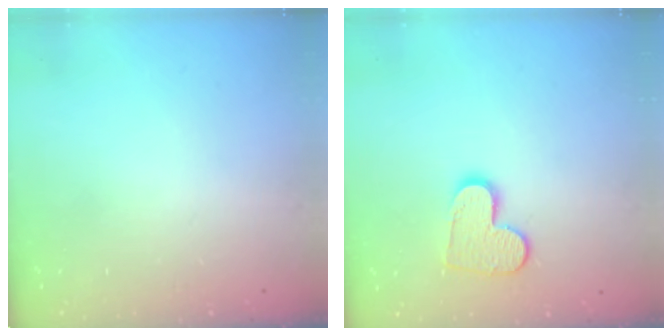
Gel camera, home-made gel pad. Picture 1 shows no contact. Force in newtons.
{"total": 10.9, "press": 10.9, "slide": 0.8}